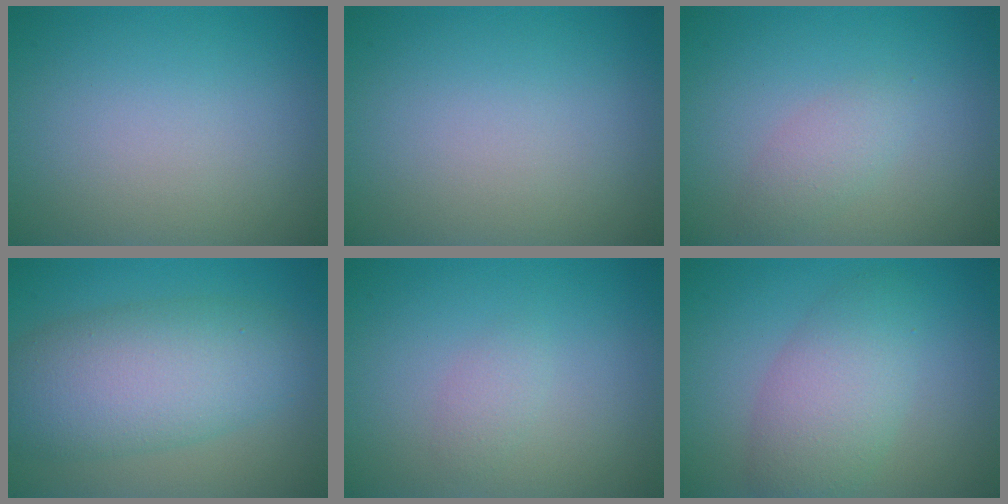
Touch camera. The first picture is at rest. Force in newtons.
{"total": 0.0}
{"total": 1.7, "press": 1.7, "slide": 0.0}
{"total": 8.1, "press": 8.1, "slide": 0.2}
{"total": 1.1, "press": 1.1, "slide": 0.1}
{"total": 4.7, "press": 4.7, "slide": 0.1}